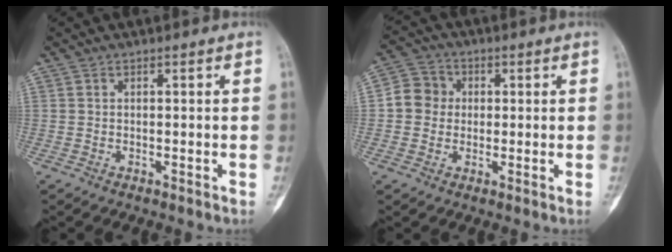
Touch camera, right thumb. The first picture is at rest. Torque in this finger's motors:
{"motor_torque": [0.06, 0.03, 0.13, -0.12, -0.01]}